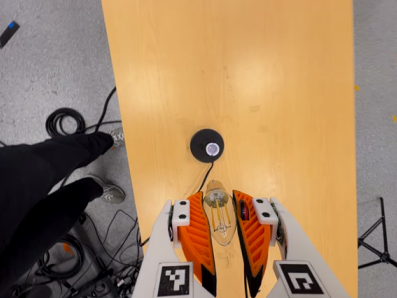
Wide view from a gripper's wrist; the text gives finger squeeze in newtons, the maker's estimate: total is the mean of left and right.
{"total": 21.7, "left": 24.7, "right": 18.8}